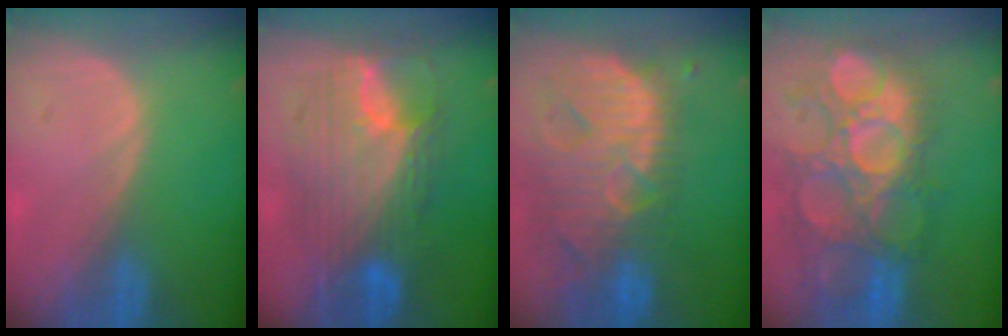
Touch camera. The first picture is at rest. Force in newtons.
{"total": 11.4, "press": 11.3, "slide": 0.9}
{"total": 13.9, "press": 11.8, "slide": 7.4}
{"total": 13.1, "press": 12.1, "slide": 5.0}